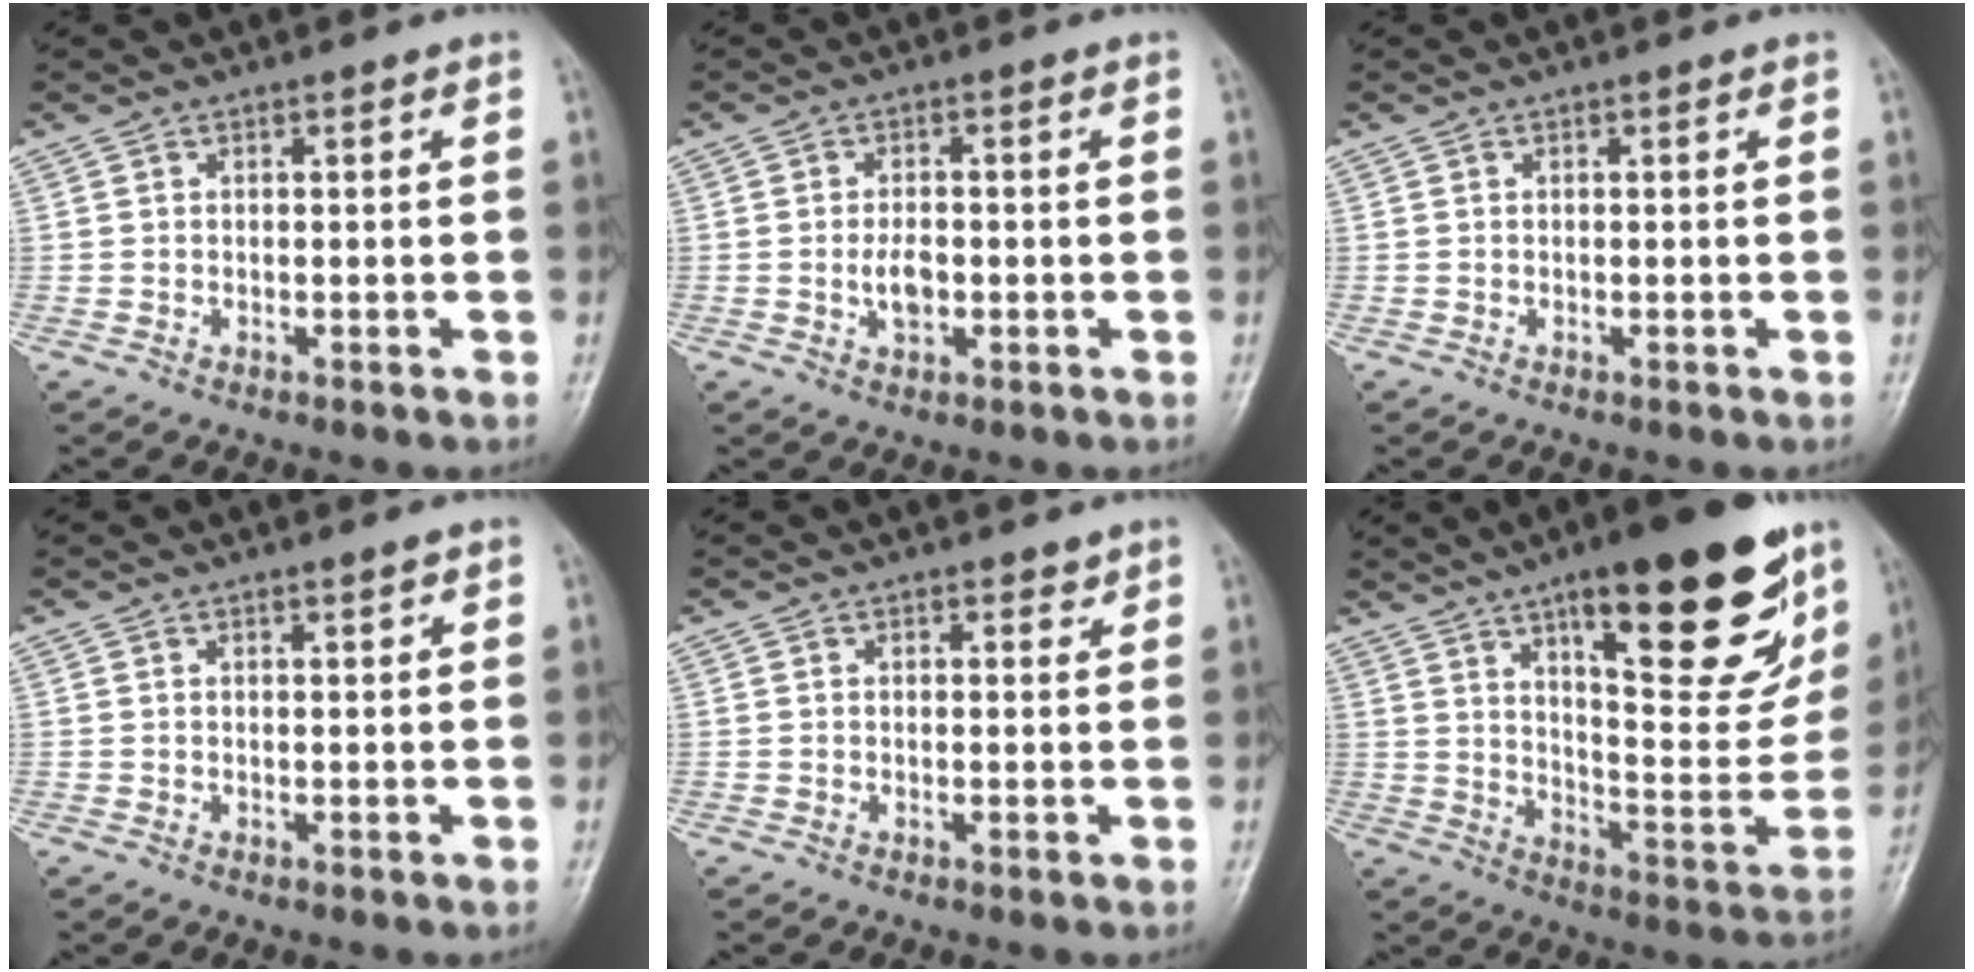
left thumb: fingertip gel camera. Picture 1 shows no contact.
{"total": 3.9, "force": [-0.7, 2.4, 3.1], "torque": [-0.049, 0.001, -0.014]}
{"total": 0.0}
{"total": 1.1, "force": [0.7, 0.4, 0.8], "torque": [-0.010, -0.002, 0.010]}
{"total": 1.4, "force": [1.0, 0.9, 0.6], "torque": [0.005, -0.005, 0.009]}
{"total": 27.5, "force": [15.1, 8.8, 21.3], "torque": [-0.265, -0.053, 0.229]}